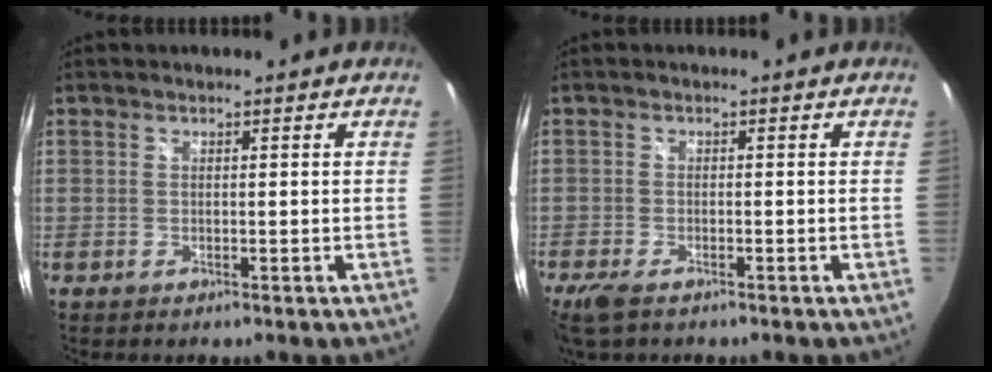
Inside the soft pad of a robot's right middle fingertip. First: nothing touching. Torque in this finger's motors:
{"motor_torque": [1.11, -1.03, 0.33, 0.10]}